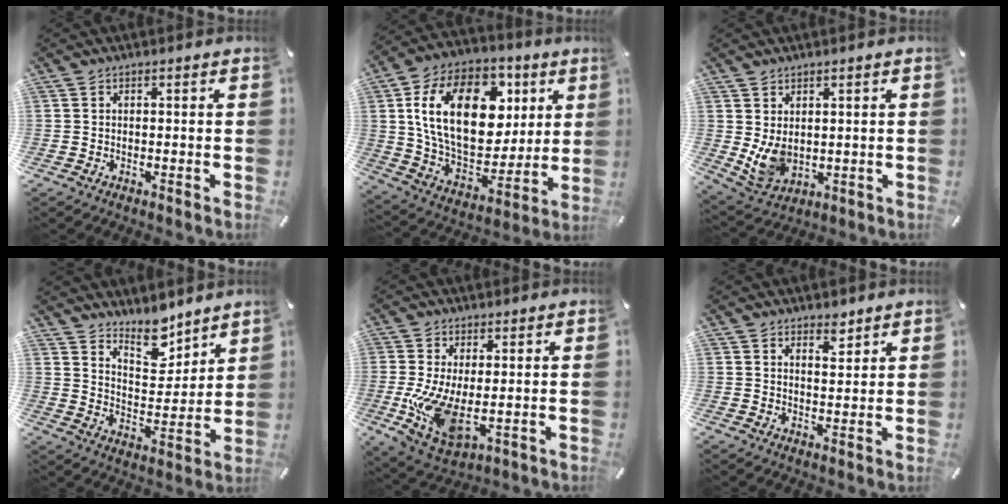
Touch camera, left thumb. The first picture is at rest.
{"total": 24.8, "force": [6.7, 16.2, 17.6], "torque": [-0.321, -0.010, 0.116]}
{"total": 7.1, "force": [1.2, 5.5, 4.4], "torque": [-0.097, -0.013, 0.023]}
{"total": 10.6, "force": [9.2, 4.6, 2.9], "torque": [-0.028, -0.077, 0.167]}
{"total": 11.8, "force": [-0.5, 5.5, 10.4], "torque": [-0.216, -0.025, 0.000]}
{"total": 3.7, "force": [3.1, 1.6, 1.1], "torque": [0.004, -0.024, 0.051]}